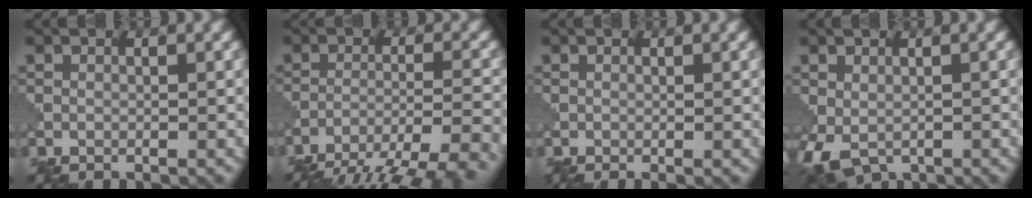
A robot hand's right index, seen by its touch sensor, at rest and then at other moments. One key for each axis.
{"total": 9.6, "fx": -8.2, "fy": 1.7, "fz": 4.8, "tx": -0.072, "ty": -0.008, "tz": -0.112}
{"total": 0.0}
{"total": 4.4, "fx": -1.7, "fy": 2.6, "fz": 3.2, "tx": -0.069, "ty": -0.015, "tz": -0.023}